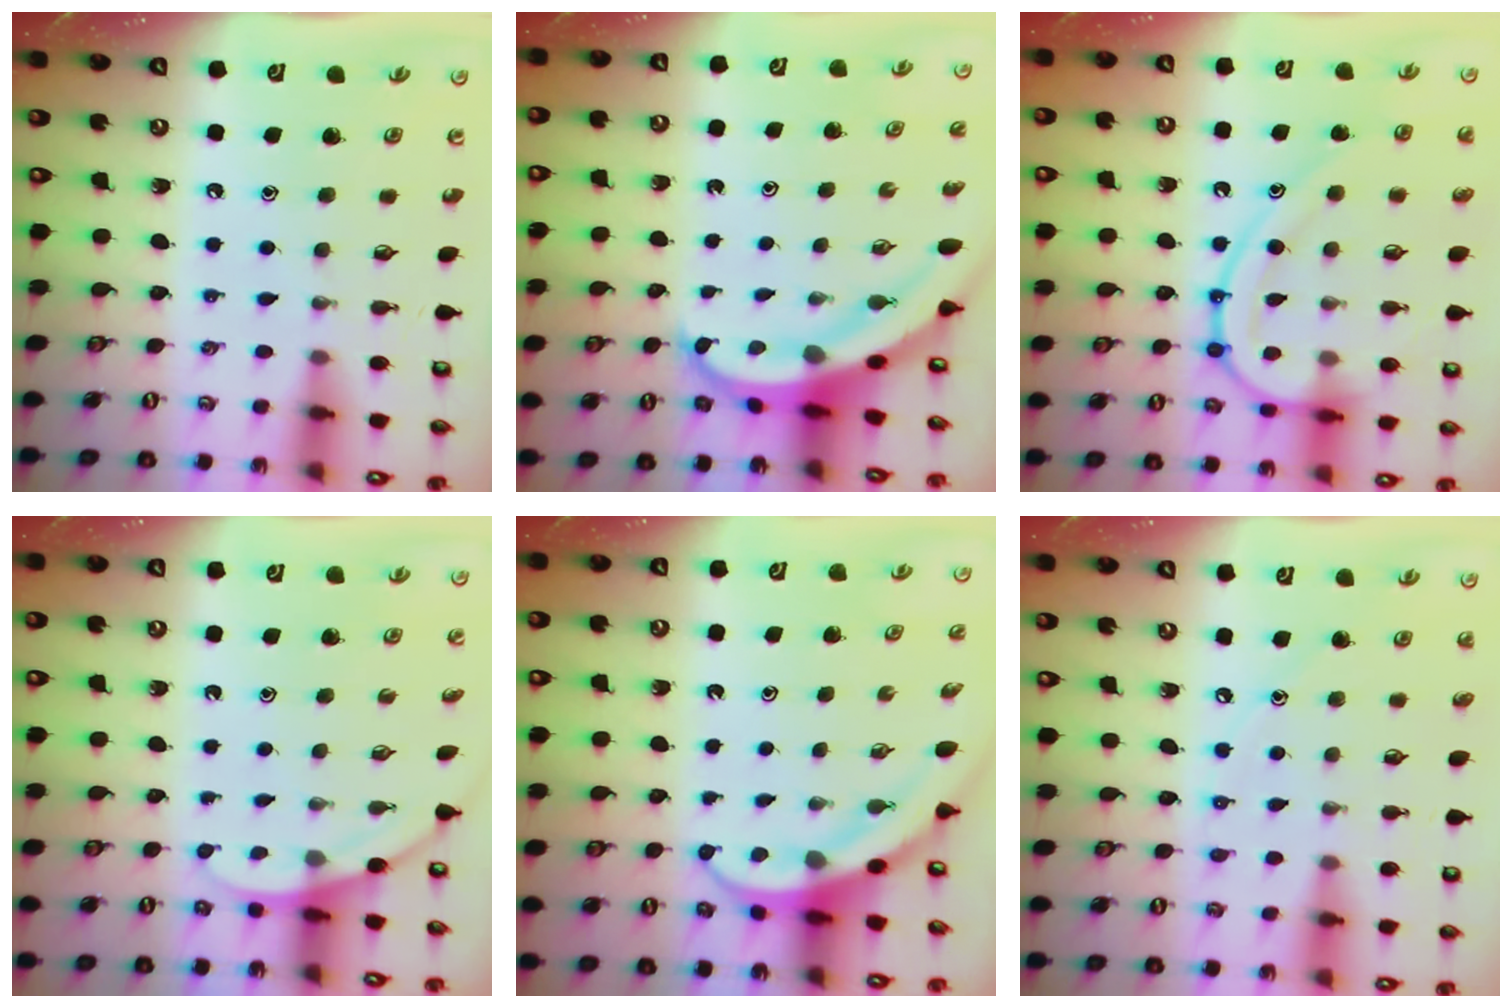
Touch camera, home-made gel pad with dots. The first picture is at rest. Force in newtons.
{"total": 5.7, "press": 5.7, "slide": 0.6}
{"total": 15.7, "press": 15.6, "slide": 1.6}
{"total": 2.8, "press": 2.8, "slide": 0.2}
{"total": 4.0, "press": 4.0, "slide": 0.4}
{"total": 5.8, "press": 5.7, "slide": 0.6}